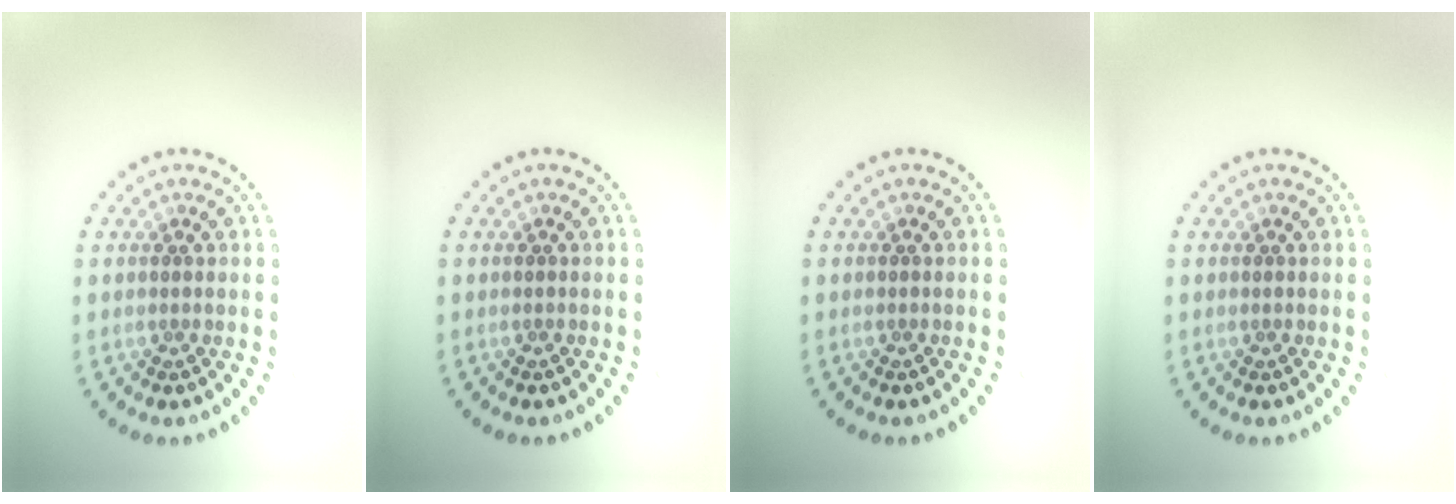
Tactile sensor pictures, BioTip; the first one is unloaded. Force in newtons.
{"total": 0.0}
{"total": 0.0}
{"total": 0.0}